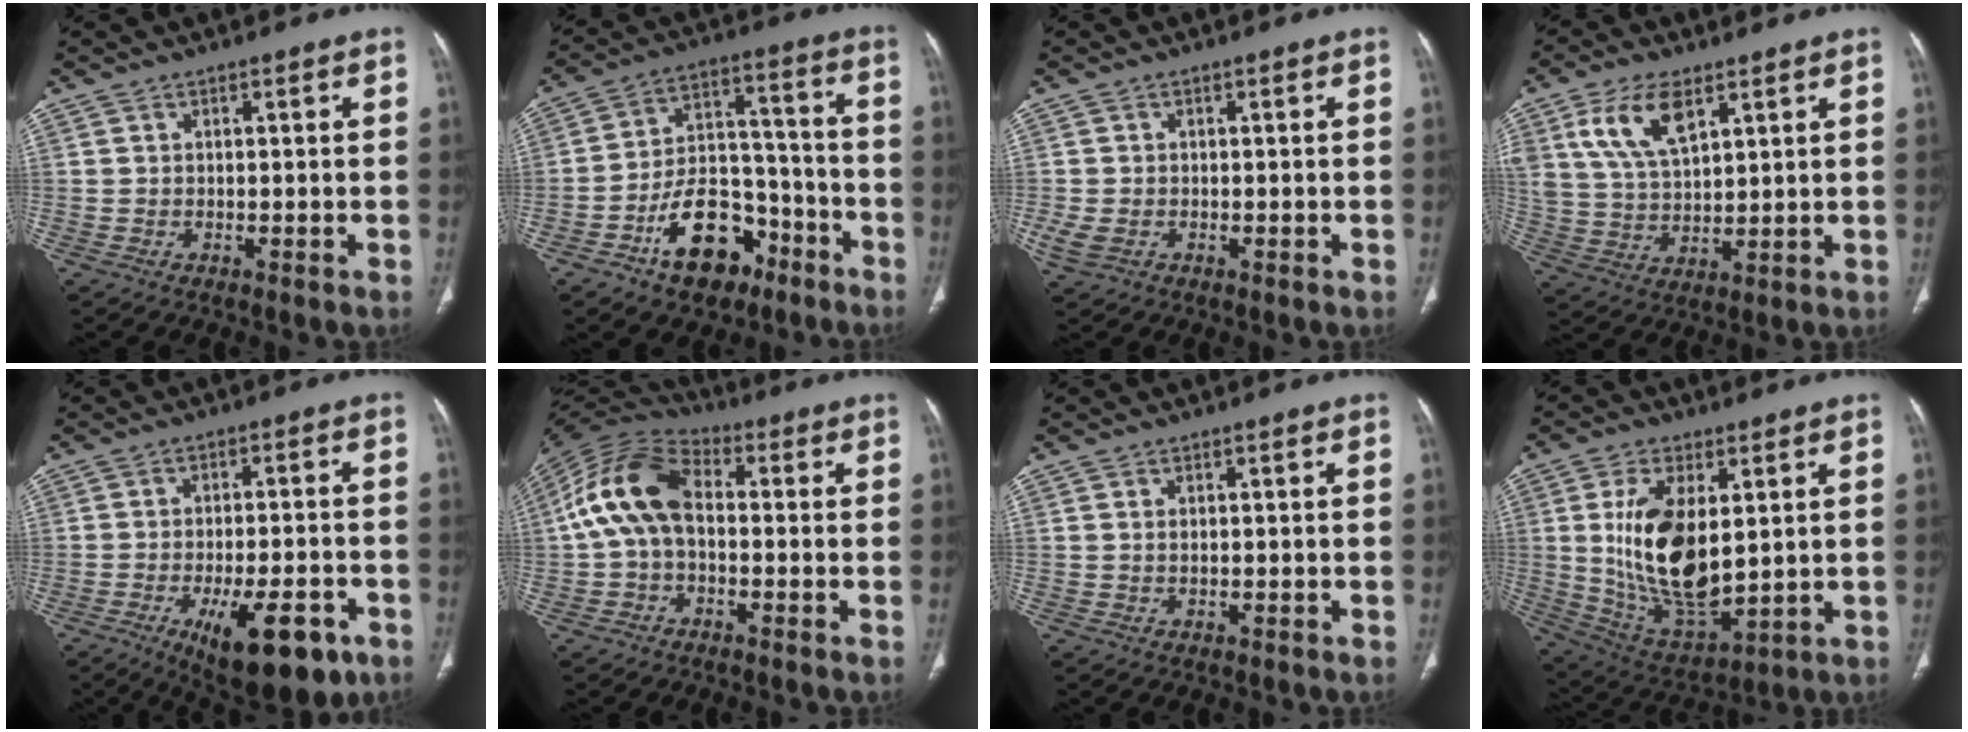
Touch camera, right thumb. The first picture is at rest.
{"total": 14.9, "force": [-8.4, 8.9, 8.5], "torque": [-0.103, 0.078, -0.137]}
{"total": 3.2, "force": [-0.8, 2.3, 2.0], "torque": [-0.052, -0.002, -0.010]}
{"total": 11.5, "force": [5.6, 5.8, 8.2], "torque": [-0.152, -0.016, 0.116]}
{"total": 15.2, "force": [-7.3, 5.8, 12.0], "torque": [-0.151, 0.017, -0.094]}
{"total": 13.0, "force": [0.2, 8.2, 10.1], "torque": [-0.192, 0.036, -0.009]}
{"total": 0.6, "force": [0.2, 0.3, 0.5], "torque": [-0.013, 0.002, 0.005]}
{"total": 17.8, "force": [2.6, 8.9, 15.2], "torque": [-0.270, -0.026, 0.065]}